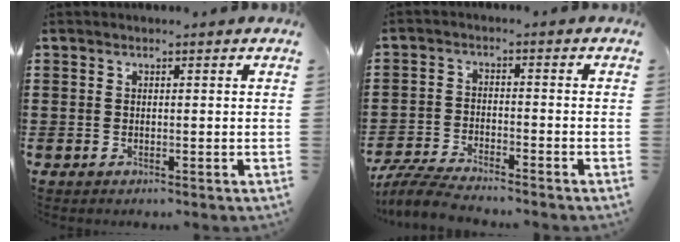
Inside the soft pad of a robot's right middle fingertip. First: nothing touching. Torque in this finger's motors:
{"motor_torque": [0.07, -0.02, 0.04, 0.04]}